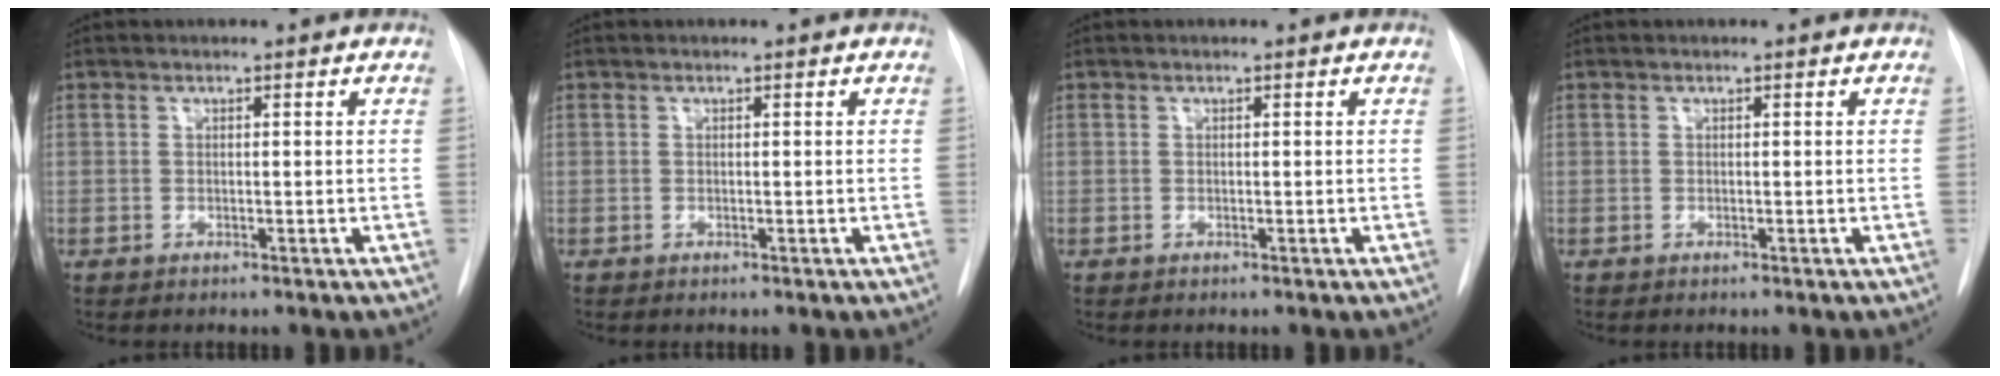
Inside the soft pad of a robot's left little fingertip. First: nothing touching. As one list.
[{"total": 0.0}, {"total": 0.0}, {"total": 0.0}]